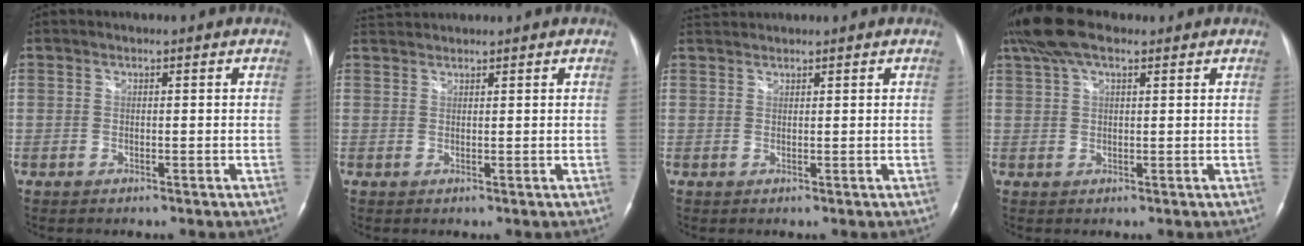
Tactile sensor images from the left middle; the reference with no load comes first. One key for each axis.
{"total": 2.7, "fx": 2.7, "fy": 0.1, "fz": 0.3, "tx": -0.013, "ty": 0.023, "tz": 0.054}
{"total": 2.1, "fx": 2.1, "fy": 0.0, "fz": 0.1, "tx": -0.010, "ty": 0.019, "tz": 0.044}
{"total": 7.7, "fx": 5.3, "fy": 2.5, "fz": 4.9, "tx": -0.108, "ty": 0.034, "tz": 0.099}